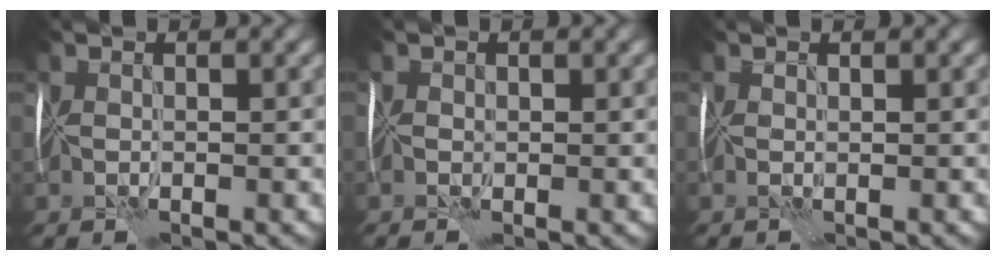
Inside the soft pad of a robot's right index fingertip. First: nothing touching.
{"total": 0.9, "force": [-0.3, 0.8, 0.4], "torque": [0.000, 0.004, -0.008]}
{"total": 0.0}